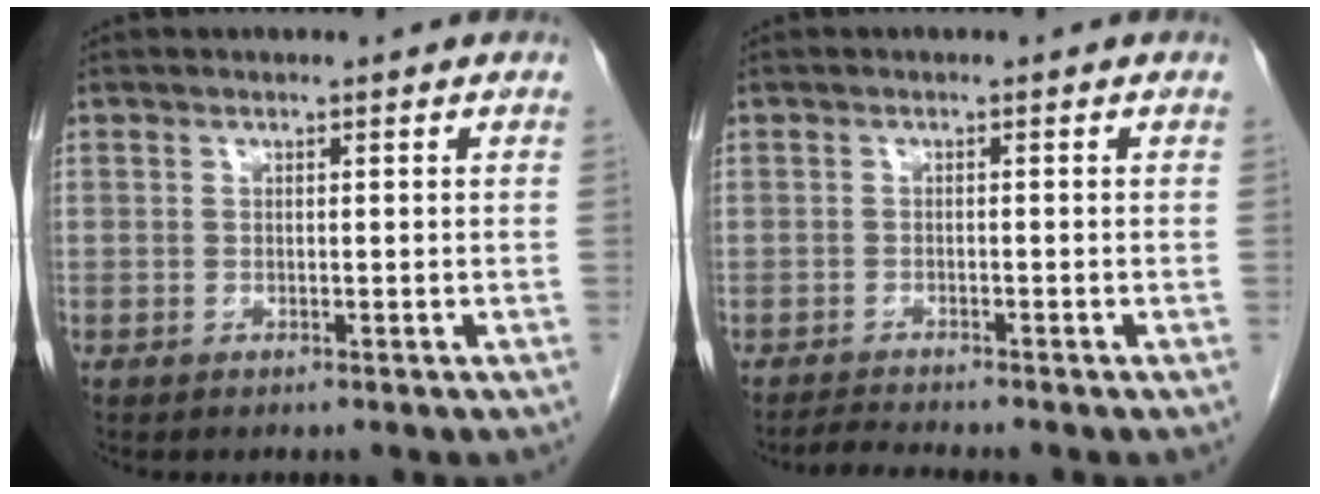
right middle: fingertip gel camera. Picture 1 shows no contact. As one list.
[{"total": 2.6, "force": [-2.5, -0.5, 0.4], "torque": [-0.016, -0.015, -0.044]}]